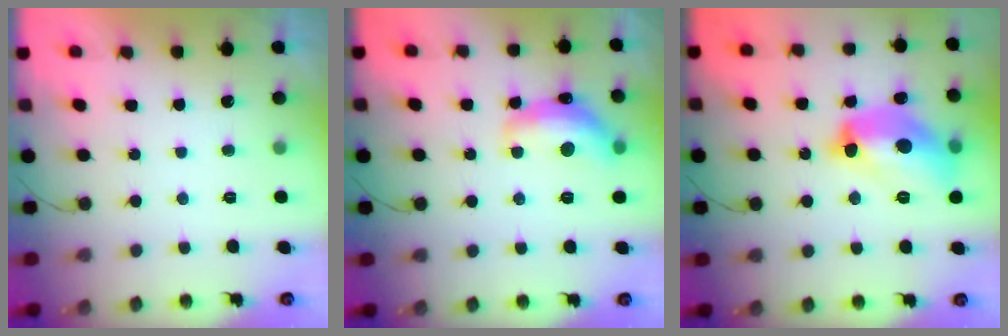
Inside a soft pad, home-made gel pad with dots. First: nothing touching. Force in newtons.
{"total": 16.3, "press": 16.3, "slide": 1.0}
{"total": 16.2, "press": 16.2, "slide": 1.4}